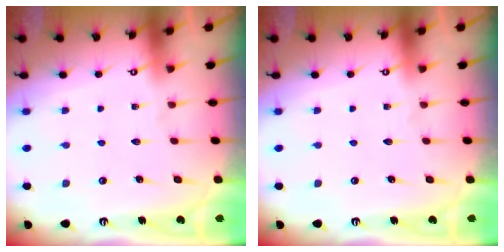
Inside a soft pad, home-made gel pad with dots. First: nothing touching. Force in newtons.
{"total": 0.0}